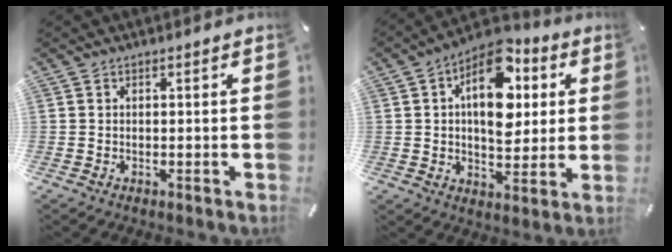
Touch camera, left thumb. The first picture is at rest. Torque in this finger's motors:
{"motor_torque": [1.10, 1.67, 1.95, -0.73, 0.40]}